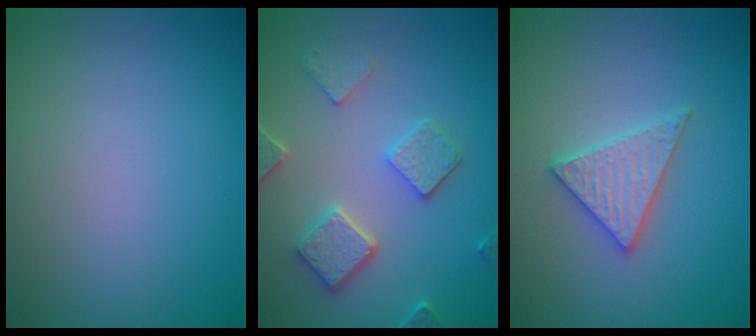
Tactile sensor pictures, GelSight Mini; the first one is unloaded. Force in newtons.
{"total": 4.3, "press": 3.8, "slide": 1.9}
{"total": 3.3, "press": 3.3, "slide": 0.5}